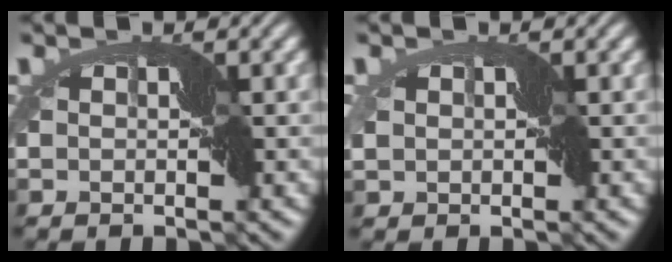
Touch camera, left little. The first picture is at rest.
{"total": 2.4, "force": [0.0, 1.9, 1.4], "torque": [-0.021, 0.000, -0.001]}